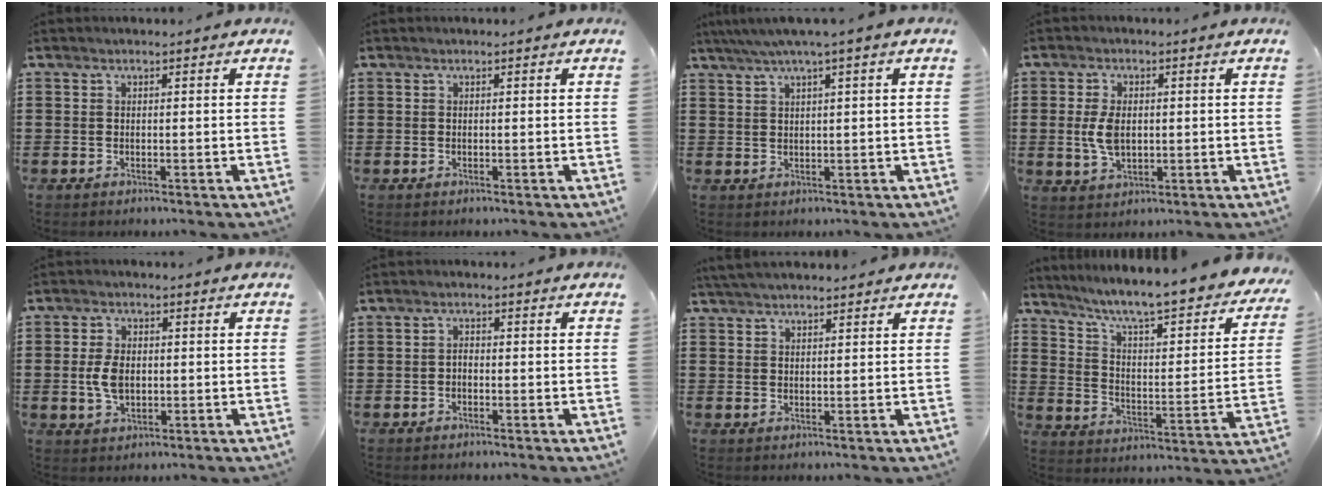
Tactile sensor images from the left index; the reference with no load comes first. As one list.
[{"total": 0.0}, {"total": 2.7, "force": [1.3, -0.4, 2.4], "torque": [-0.046, -0.001, 0.021]}, {"total": 5.1, "force": [0.2, 3.0, 4.1], "torque": [-0.105, 0.001, -0.003]}, {"total": 4.8, "force": [-0.1, 2.9, 3.8], "torque": [-0.097, 0.002, -0.008]}, {"total": 1.1, "force": [-0.7, 0.6, 0.6], "torque": [-0.015, 0.002, -0.015]}, {"total": 2.7, "force": [2.5, 0.4, 1.0], "torque": [-0.024, 0.001, 0.049]}, {"total": 6.6, "force": [5.5, -0.3, 3.6], "torque": [-0.093, -0.053, 0.086]}]